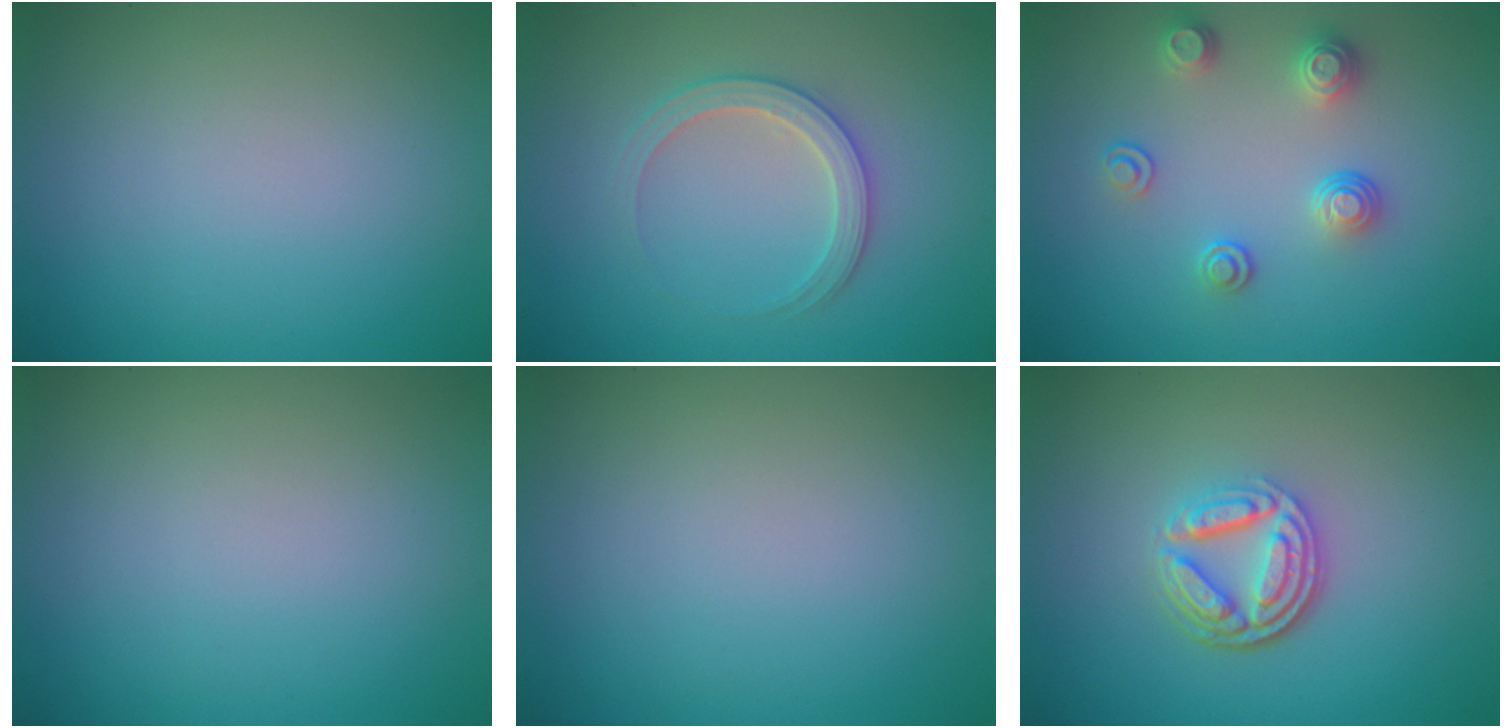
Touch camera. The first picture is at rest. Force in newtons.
{"total": 2.8, "press": 2.7, "slide": 0.4}
{"total": 2.7, "press": 2.5, "slide": 0.9}
{"total": 0.0}
{"total": 0.0}
{"total": 4.5, "press": 3.3, "slide": 3.0}